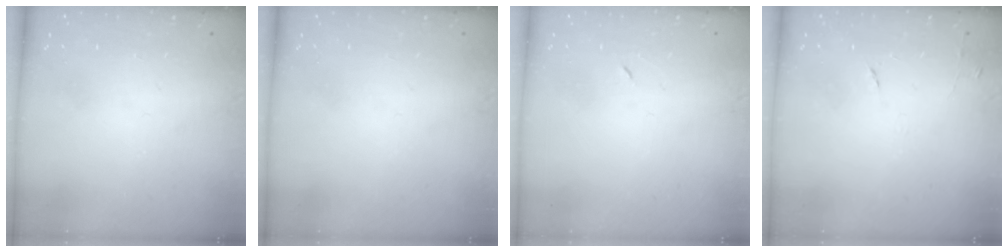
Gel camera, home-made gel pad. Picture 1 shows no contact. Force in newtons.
{"total": 0.0}
{"total": 3.3, "press": 3.2, "slide": 0.7}
{"total": 5.3, "press": 5.2, "slide": 0.8}